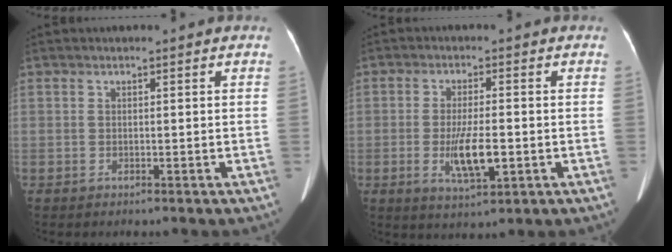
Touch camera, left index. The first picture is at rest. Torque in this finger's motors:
{"motor_torque": [1.01, 0.27, 0.53, 0.17]}